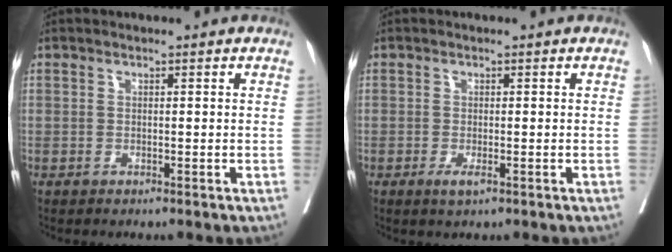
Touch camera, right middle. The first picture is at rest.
{"total": 1.4, "force": [-0.7, 0.3, 1.2], "torque": [-0.016, -0.002, -0.011]}